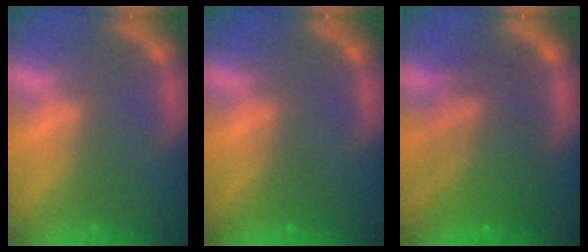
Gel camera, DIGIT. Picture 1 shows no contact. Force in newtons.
{"total": 1.0}
{"total": 9.1}